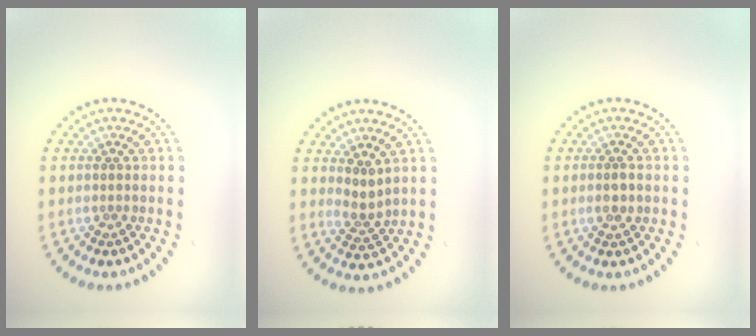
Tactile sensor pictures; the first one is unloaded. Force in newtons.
{"total": 1.7, "press": 1.3, "slide": 1.1}
{"total": 1.2, "press": 1.1, "slide": 0.4}